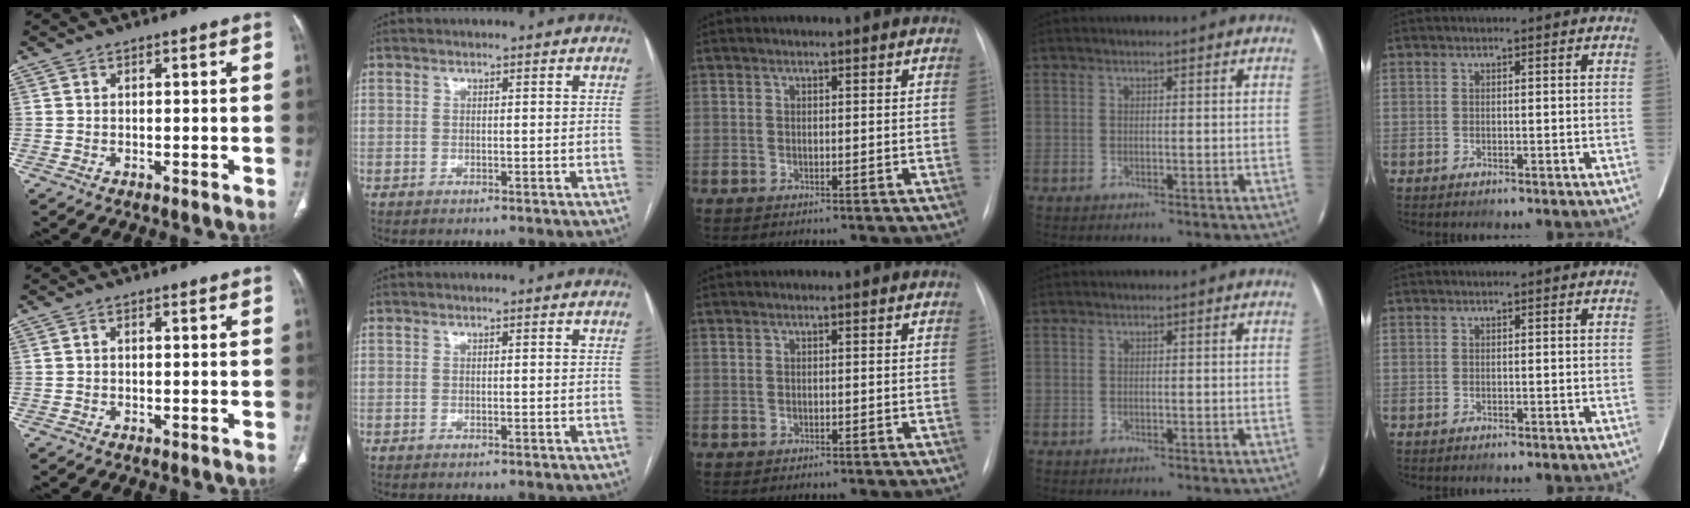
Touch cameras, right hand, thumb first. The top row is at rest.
{"thumb": {"total": 0.6, "force": [-0.1, 0.4, 0.4], "torque": [-0.005, 0.002, -0.007]}}